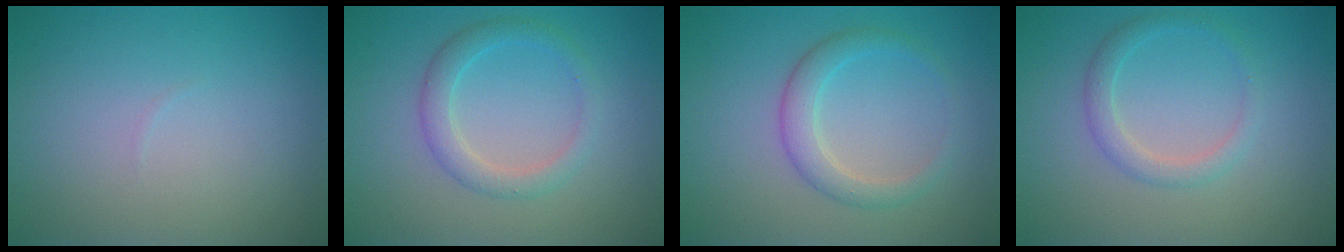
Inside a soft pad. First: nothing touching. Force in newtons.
{"total": 2.6, "press": 2.6, "slide": 0.0}
{"total": 2.7, "press": 2.7, "slide": 0.1}
{"total": 2.0, "press": 2.0, "slide": 0.0}